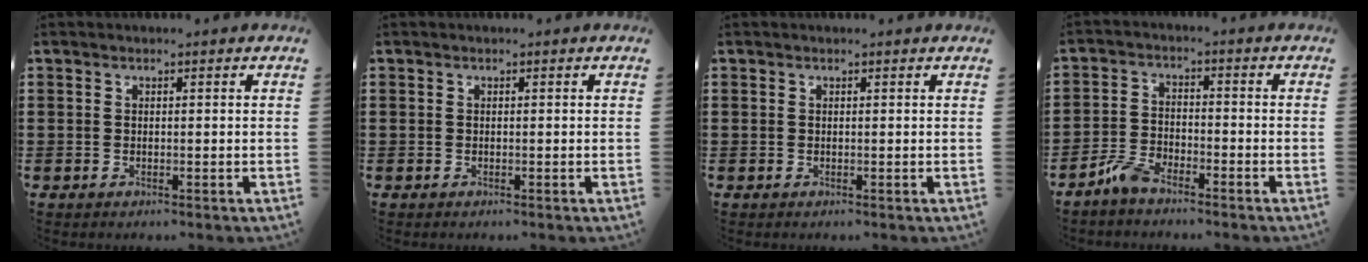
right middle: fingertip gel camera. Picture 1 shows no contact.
{"total": 0.0}
{"total": 0.0}
{"total": 4.2, "force": [-3.6, 1.3, 1.9], "torque": [-0.060, 0.005, -0.076]}